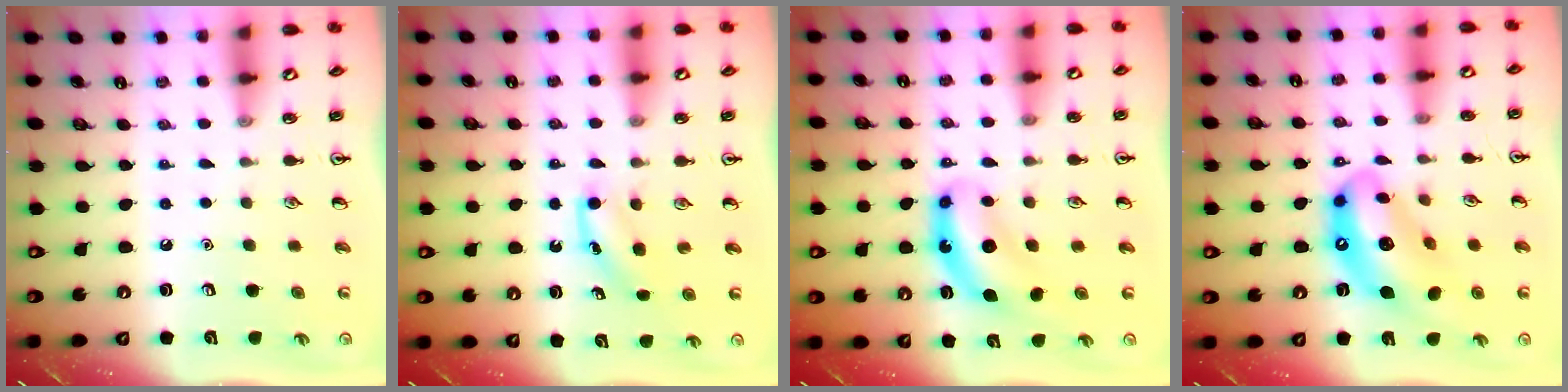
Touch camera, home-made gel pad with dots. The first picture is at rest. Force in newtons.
{"total": 3.8, "press": 3.5, "slide": 1.3}
{"total": 8.0, "press": 7.8, "slide": 1.9}
{"total": 15.3, "press": 14.5, "slide": 4.9}